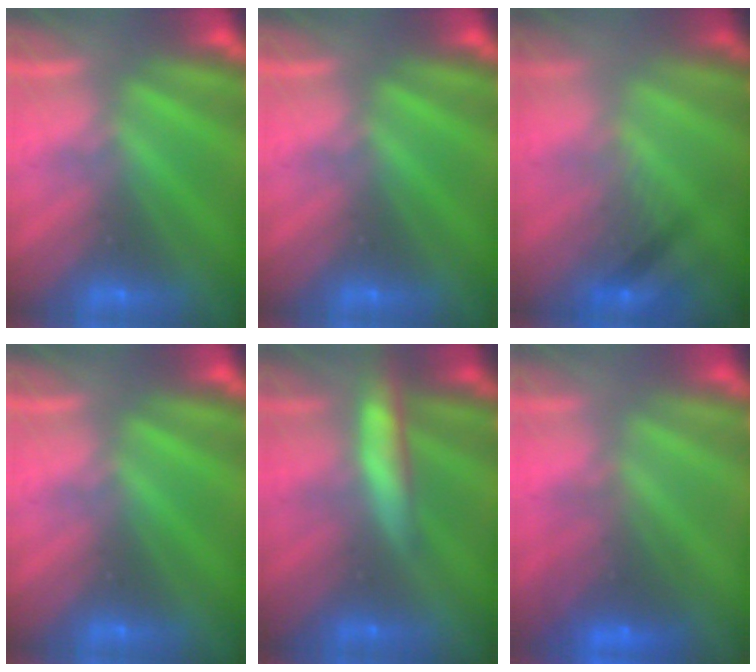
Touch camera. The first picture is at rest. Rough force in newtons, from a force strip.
{"total": 0.0}
{"total": 2.8}
{"total": 0.0}
{"total": 5.5}
{"total": 2.7}